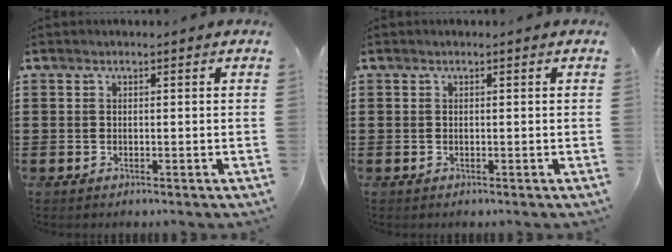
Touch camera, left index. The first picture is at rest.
{"total": 0.0}